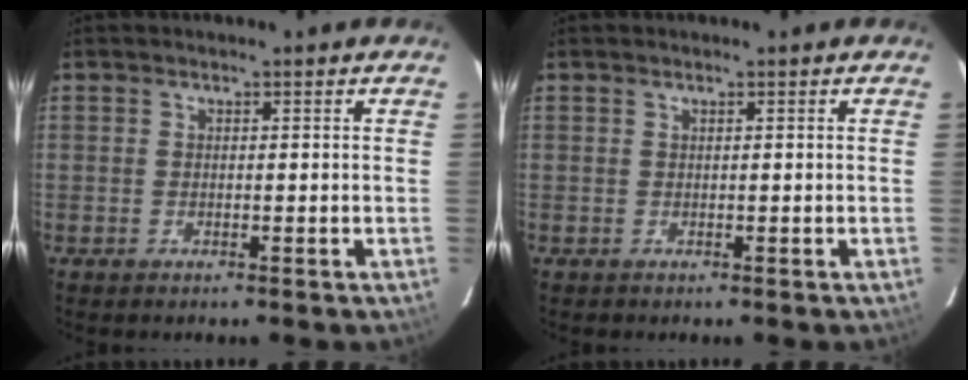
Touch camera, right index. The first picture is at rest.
{"total": 0.0}